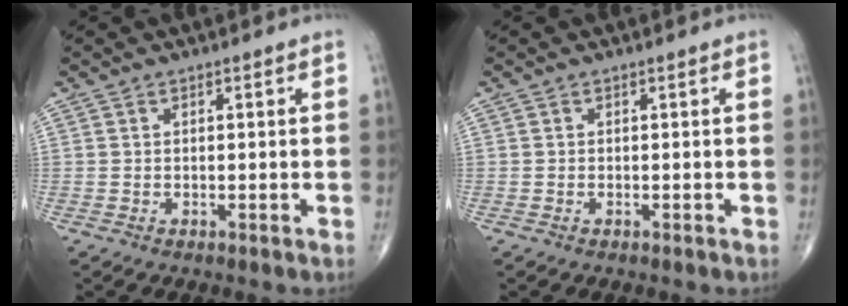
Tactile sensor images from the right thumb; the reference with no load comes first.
{"total": 0.0}